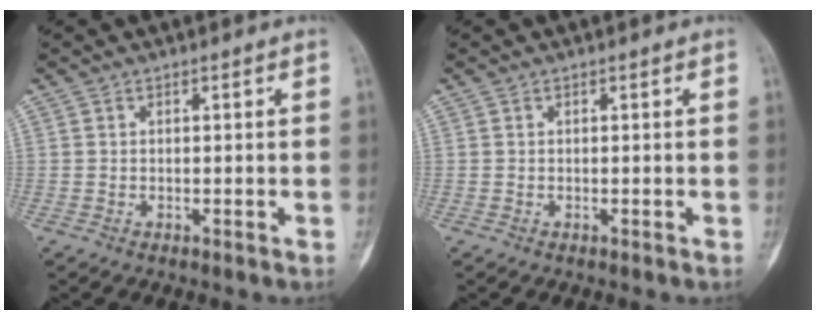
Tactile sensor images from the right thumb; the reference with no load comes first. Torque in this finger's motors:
{"motor_torque": [-0.11, -0.13, 0.06, 0.01, -0.03]}